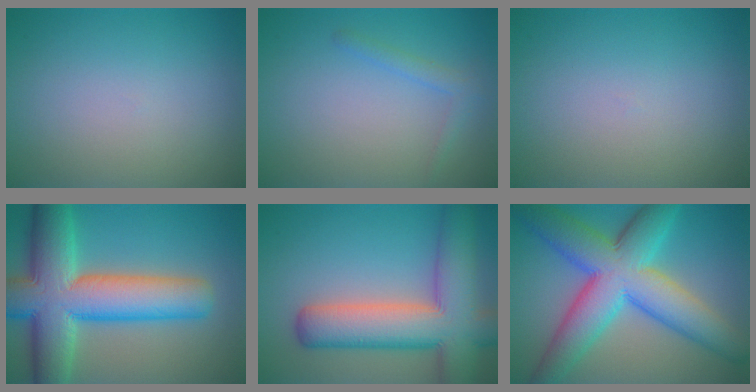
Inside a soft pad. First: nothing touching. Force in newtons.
{"total": 1.4, "press": 1.4, "slide": 0.1}
{"total": 0.0}
{"total": 13.0, "press": 13.0, "slide": 0.7}
{"total": 10.5, "press": 10.4, "slide": 0.6}
{"total": 11.6, "press": 11.6, "slide": 0.3}